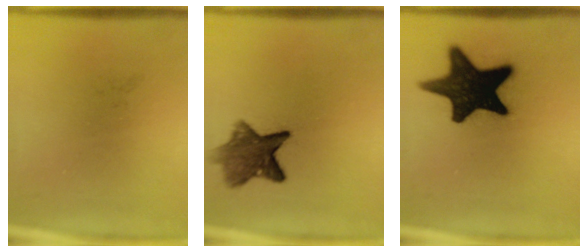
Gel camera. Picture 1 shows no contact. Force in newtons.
{"total": 7.5}
{"total": 18.4}